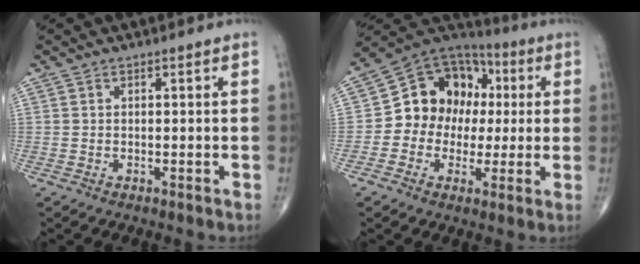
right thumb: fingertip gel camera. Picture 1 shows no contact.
{"total": 14.9, "force": [0.4, 12.3, 8.3], "torque": [-0.087, 0.037, -0.003]}